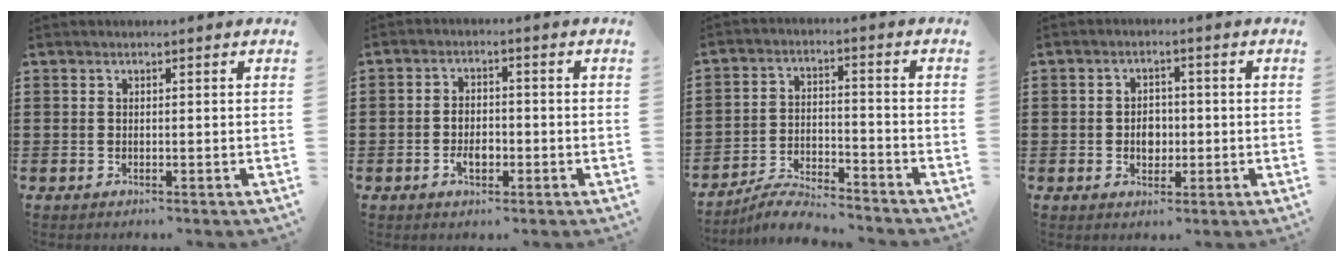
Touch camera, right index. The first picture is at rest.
{"total": 3.3, "force": [-1.2, 2.1, 2.3], "torque": [-0.042, 0.006, -0.021]}
{"total": 5.8, "force": [-5.6, 0.4, 1.4], "torque": [-0.036, 0.004, -0.113]}
{"total": 3.3, "force": [-0.4, 2.5, 2.1], "torque": [-0.029, -0.001, -0.013]}